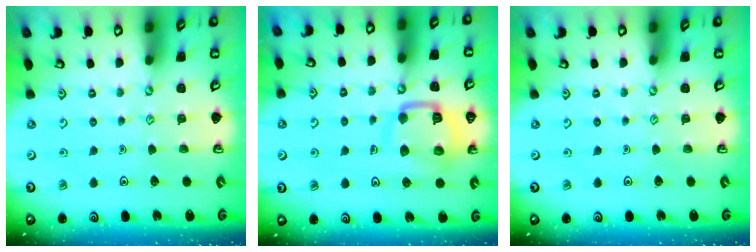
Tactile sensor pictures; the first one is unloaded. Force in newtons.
{"total": 16.5, "press": 16.5, "slide": 1.6}
{"total": 0.0}